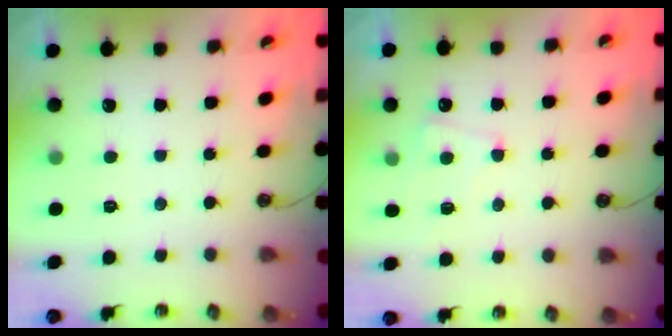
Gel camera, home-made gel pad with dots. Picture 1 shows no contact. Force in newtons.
{"total": 3.2, "press": 3.1, "slide": 0.8}